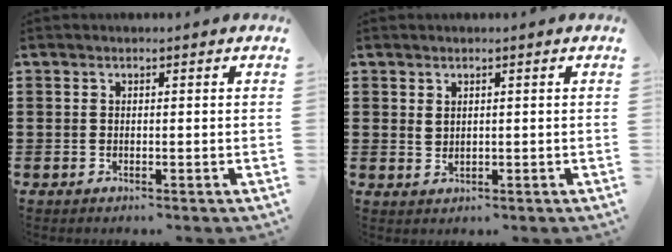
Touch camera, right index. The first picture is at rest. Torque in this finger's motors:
{"motor_torque": [0.41, -0.04, 0.04, 0.02]}